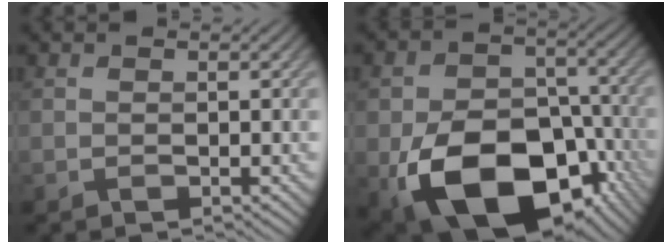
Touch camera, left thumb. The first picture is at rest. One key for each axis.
{"total": 18.6, "fx": -7.8, "fy": 12.3, "fz": 11.6, "tx": -0.199, "ty": -0.046, "tz": -0.114}